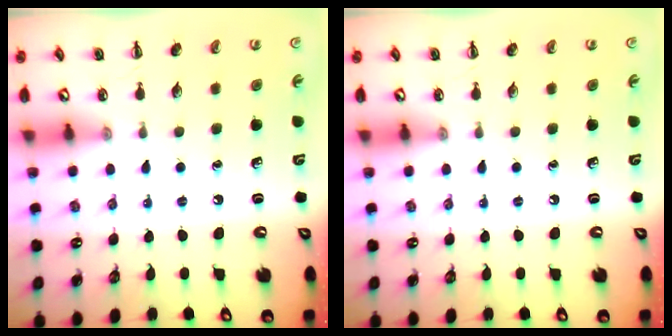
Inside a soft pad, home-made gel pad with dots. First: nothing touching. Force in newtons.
{"total": 0.0}